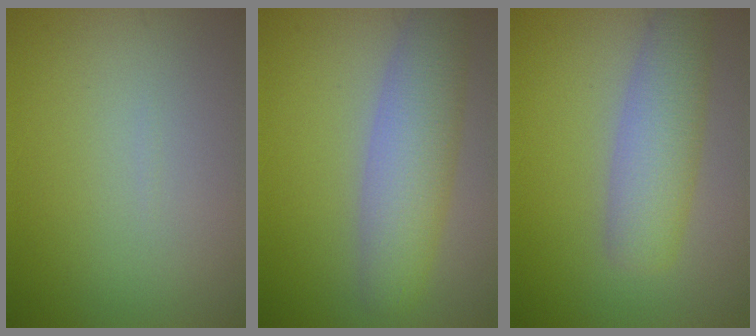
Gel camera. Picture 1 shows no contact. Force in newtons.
{"total": 5.7, "press": 5.6, "slide": 0.3}
{"total": 4.8, "press": 4.8, "slide": 0.2}